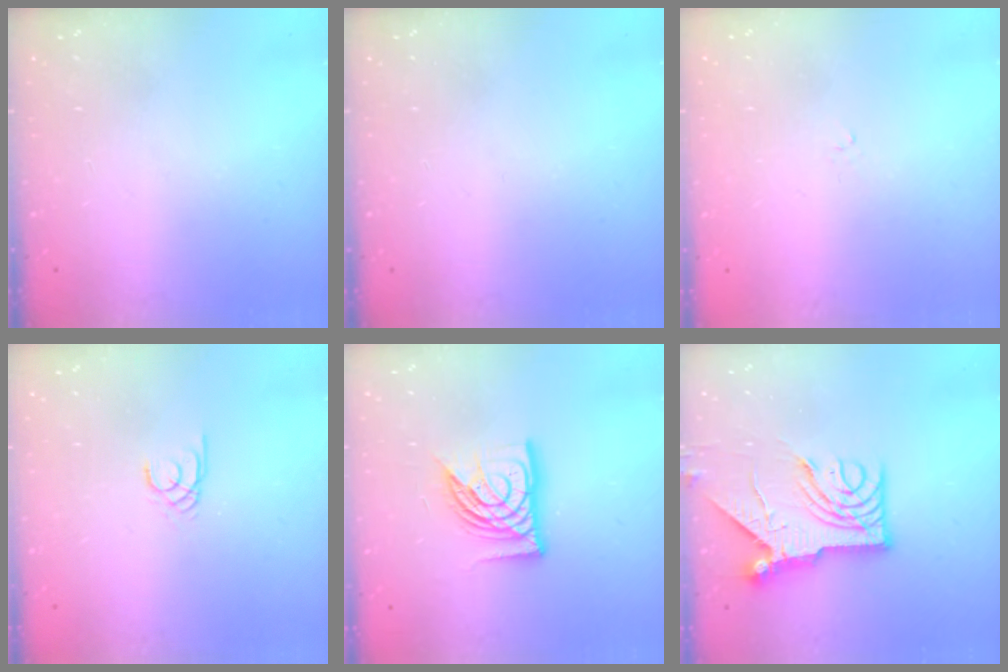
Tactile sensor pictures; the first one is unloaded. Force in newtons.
{"total": 0.0}
{"total": 1.2, "press": 1.2, "slide": 0.4}
{"total": 1.5, "press": 1.5, "slide": 0.1}
{"total": 14.8, "press": 14.6, "slide": 1.9}
{"total": 12.8, "press": 12.8, "slide": 0.8}